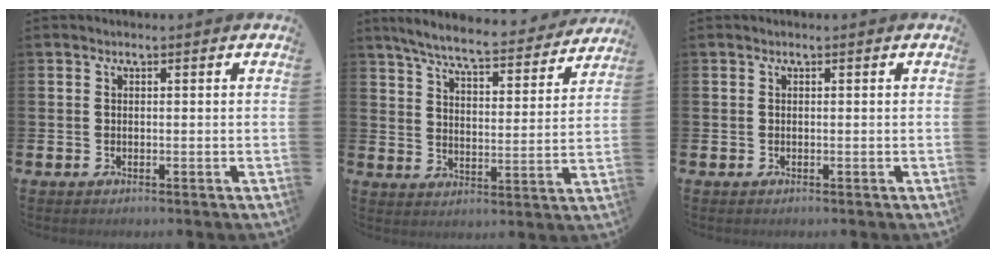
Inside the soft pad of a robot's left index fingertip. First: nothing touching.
{"total": 7.2, "force": [6.6, 0.6, 2.7], "torque": [-0.073, -0.044, 0.110]}
{"total": 0.0}